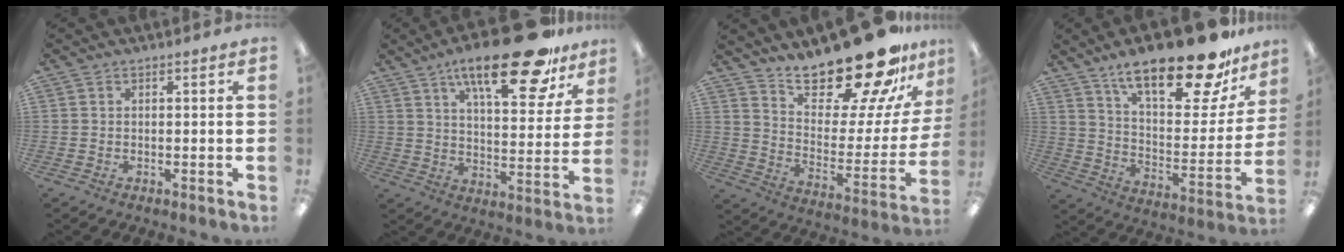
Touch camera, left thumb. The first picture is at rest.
{"total": 22.3, "force": [14.8, 7.0, 15.1], "torque": [-0.223, -0.083, 0.237]}
{"total": 24.4, "force": [20.1, 6.6, 12.1], "torque": [-0.174, -0.152, 0.332]}
{"total": 25.4, "force": [18.2, 8.4, 15.6], "torque": [-0.236, -0.117, 0.300]}